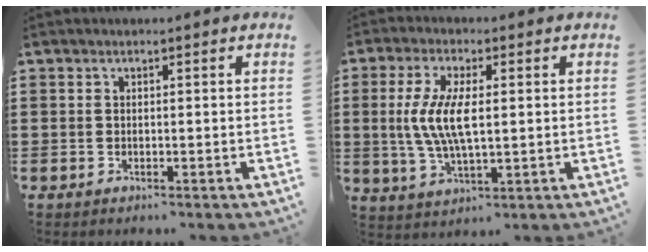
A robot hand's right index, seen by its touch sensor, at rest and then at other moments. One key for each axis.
{"total": 8.2, "fx": 0.5, "fy": 3.1, "fz": 7.6, "tx": -0.170, "ty": -0.001, "tz": 0.001}